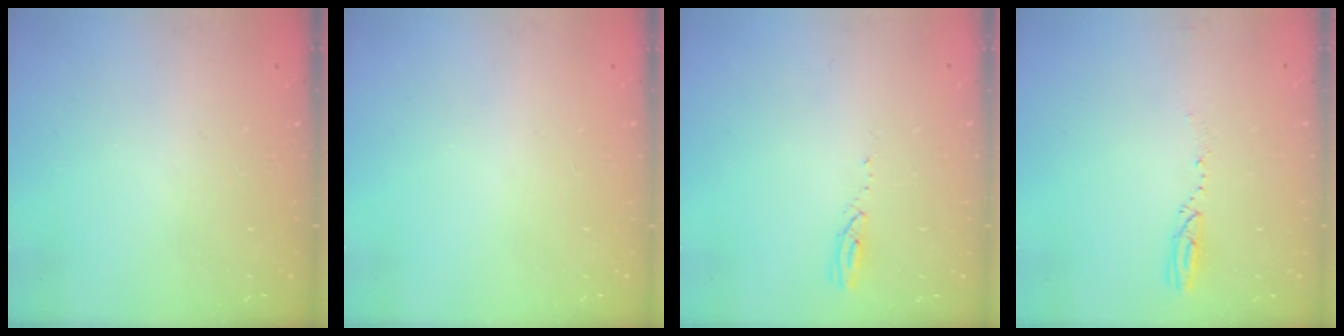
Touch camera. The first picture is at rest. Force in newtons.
{"total": 0.0}
{"total": 3.2, "press": 3.2, "slide": 0.3}
{"total": 3.2, "press": 3.2, "slide": 0.4}